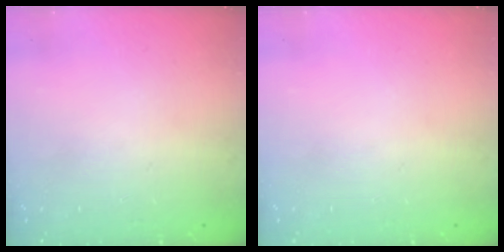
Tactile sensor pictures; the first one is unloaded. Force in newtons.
{"total": 0.0}